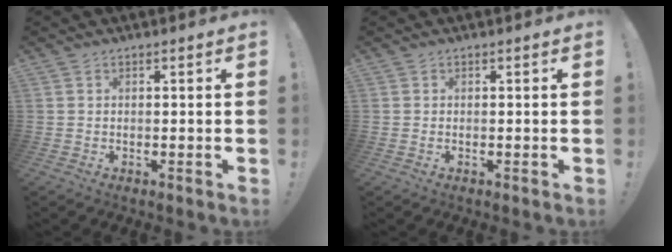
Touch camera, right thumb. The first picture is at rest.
{"total": 0.0}